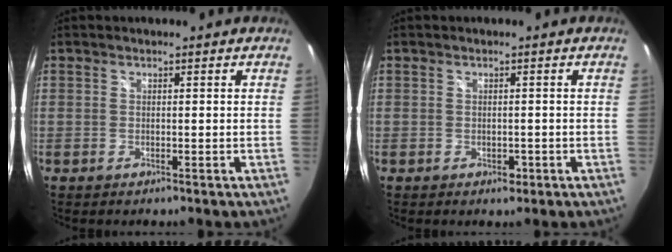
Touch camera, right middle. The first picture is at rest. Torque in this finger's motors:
{"motor_torque": [0.45, -0.07, -0.01, 0.00]}